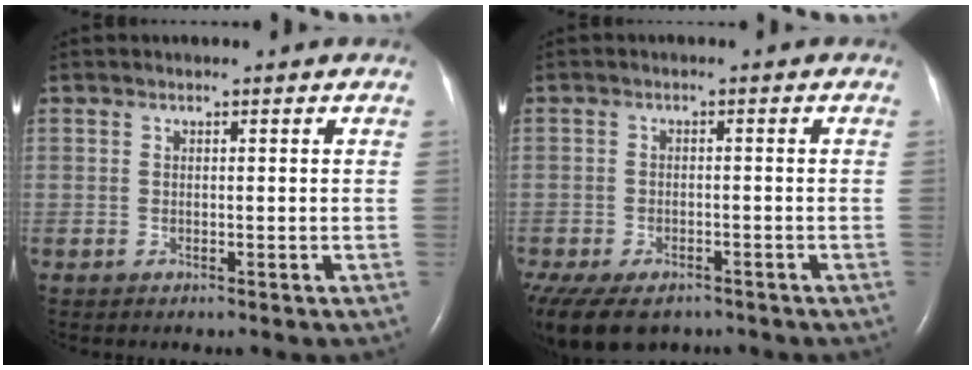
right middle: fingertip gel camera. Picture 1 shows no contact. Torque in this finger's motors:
{"motor_torque": [1.10, -1.04, 0.19, 0.05]}